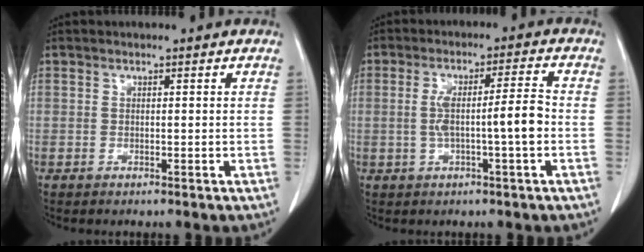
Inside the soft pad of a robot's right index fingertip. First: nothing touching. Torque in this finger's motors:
{"motor_torque": [1.17, -0.32, 0.54, 0.10]}